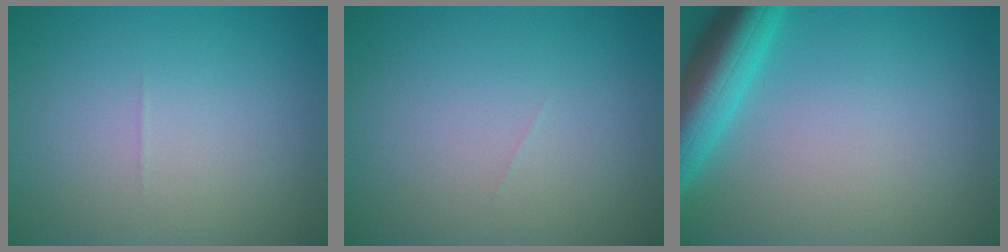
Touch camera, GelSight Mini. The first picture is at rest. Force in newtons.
{"total": 0.0}
{"total": 6.6, "press": 6.5, "slide": 0.4}